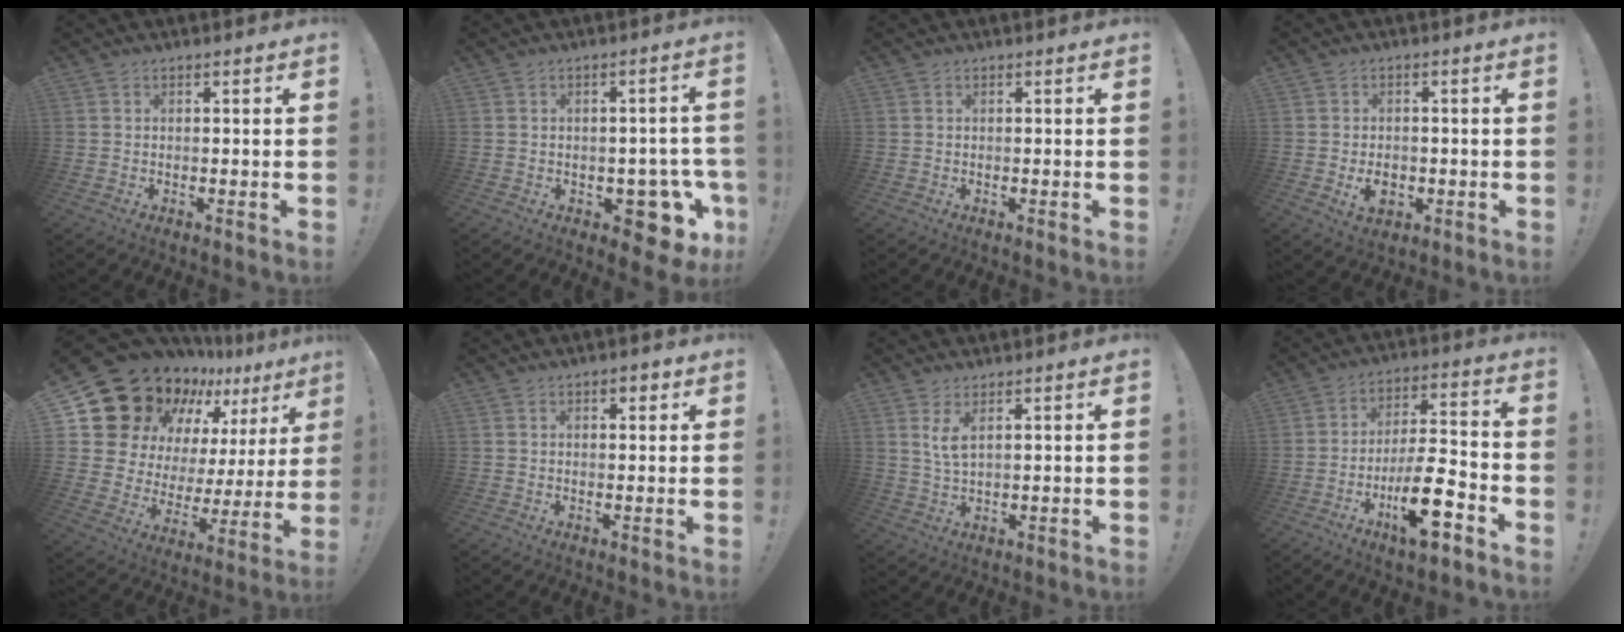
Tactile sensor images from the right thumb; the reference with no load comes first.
{"total": 9.3, "force": [-4.2, 5.5, 6.2], "torque": [-0.056, 0.026, -0.061]}
{"total": 0.9, "force": [0.2, -0.3, 0.8], "torque": [-0.013, 0.000, 0.002]}
{"total": 5.2, "force": [-1.3, 4.0, 3.1], "torque": [-0.035, 0.005, -0.021]}
{"total": 18.6, "force": [12.8, 10.5, 8.4], "torque": [-0.136, -0.101, 0.254]}
{"total": 2.1, "force": [1.0, 1.3, 1.2], "torque": [-0.010, -0.002, 0.013]}
{"total": 4.3, "force": [2.3, 1.1, 3.5], "torque": [-0.057, -0.012, 0.037]}
{"total": 15.8, "force": [-7.3, 5.3, 13.0], "torque": [-0.202, 0.041, -0.117]}